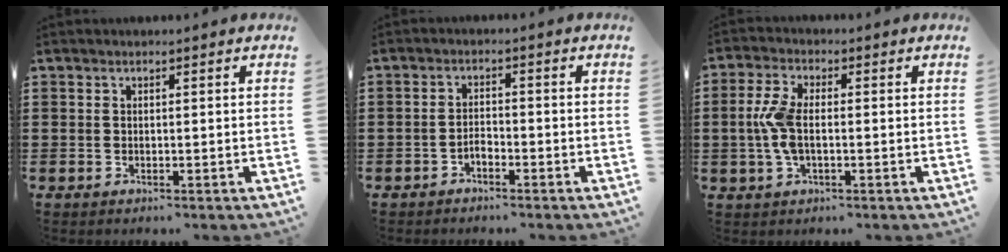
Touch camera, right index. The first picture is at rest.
{"total": 1.6, "force": [-1.3, 0.5, 0.9], "torque": [-0.021, 0.003, -0.026]}
{"total": 4.7, "force": [-0.2, 1.9, 4.2], "torque": [-0.109, -0.005, -0.015]}